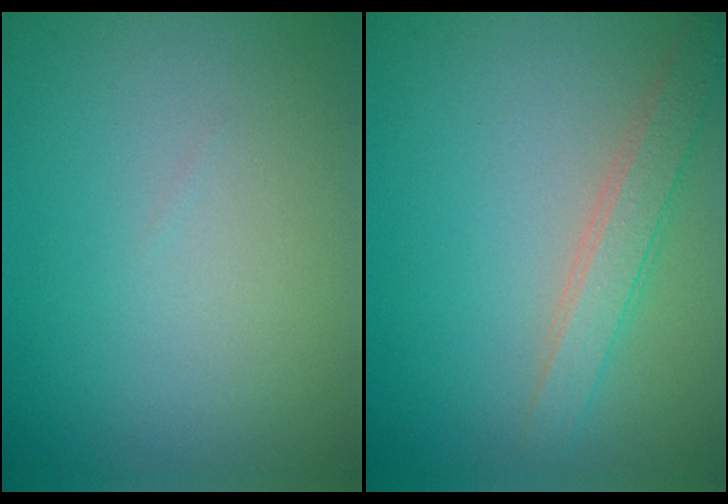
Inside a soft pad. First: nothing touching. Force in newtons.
{"total": 2.7, "press": 2.7, "slide": 0.1}